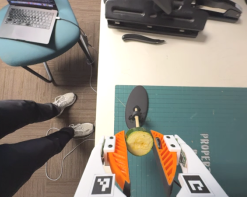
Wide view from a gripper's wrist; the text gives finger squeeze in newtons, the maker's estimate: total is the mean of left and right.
{"total": 8.8, "left": 8.3, "right": 9.4}